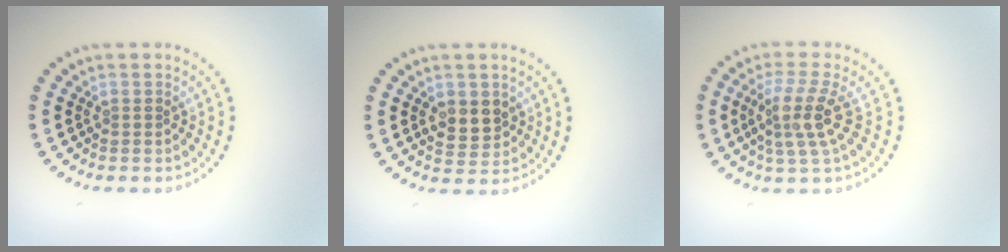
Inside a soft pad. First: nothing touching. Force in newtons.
{"total": 2.6, "press": 2.5, "slide": 0.6}
{"total": 3.6, "press": 2.7, "slide": 2.4}